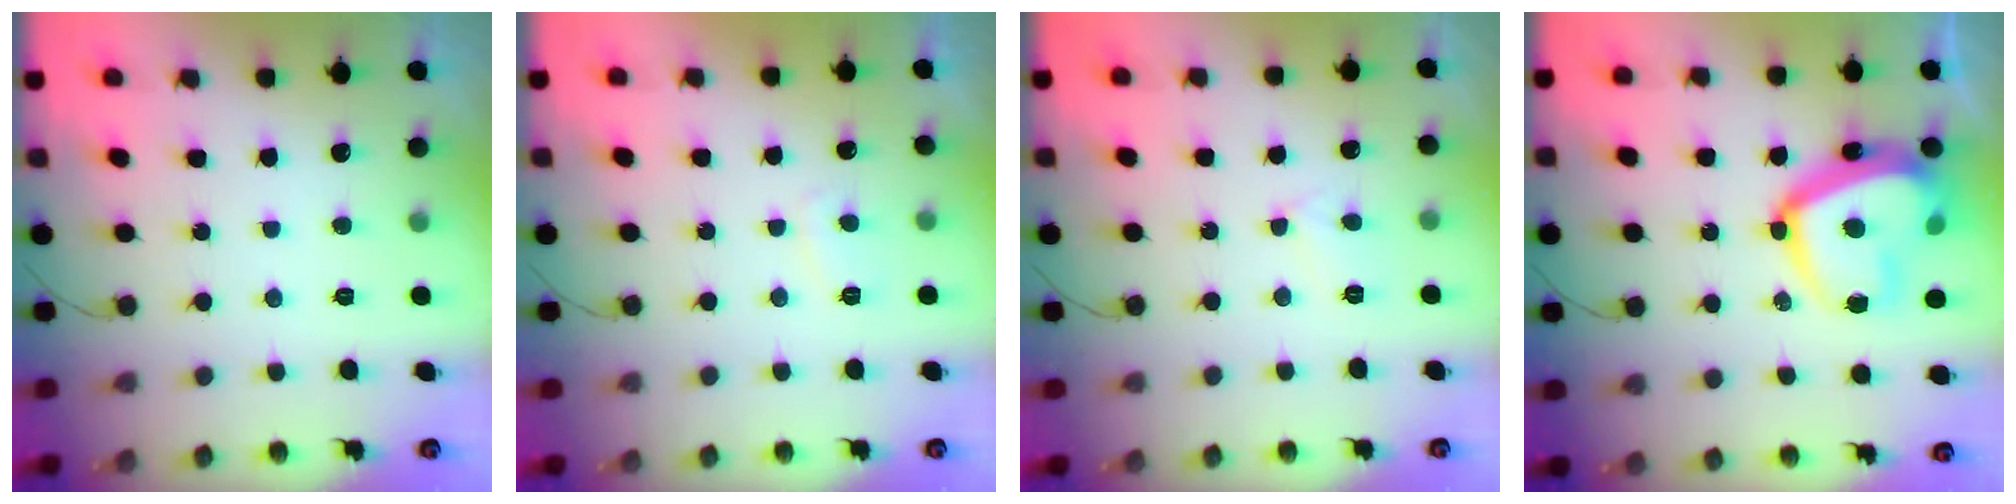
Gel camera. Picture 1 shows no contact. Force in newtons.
{"total": 2.7, "press": 2.6, "slide": 0.7}
{"total": 3.4, "press": 3.4, "slide": 0.3}
{"total": 20.6, "press": 20.5, "slide": 2.0}